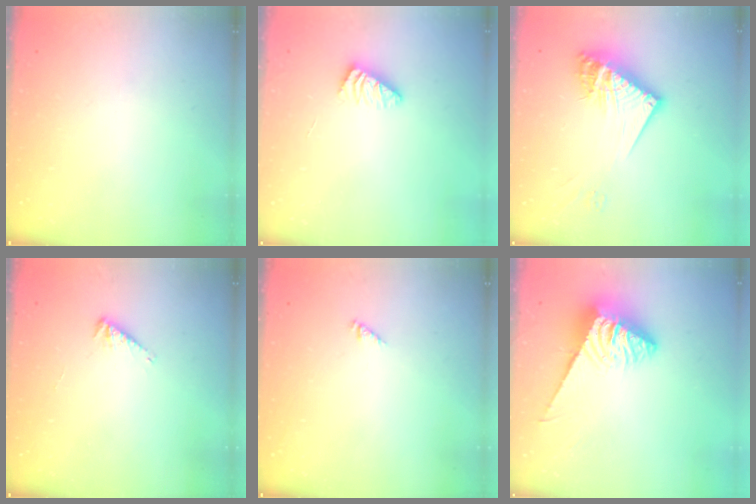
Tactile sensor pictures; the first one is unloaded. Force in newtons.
{"total": 2.5, "press": 2.4, "slide": 0.4}
{"total": 15.1, "press": 15.1, "slide": 1.2}
{"total": 2.2, "press": 2.1, "slide": 0.5}
{"total": 0.0}
{"total": 7.0, "press": 7.0, "slide": 0.3}